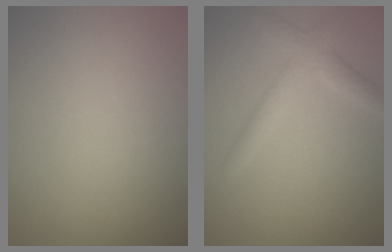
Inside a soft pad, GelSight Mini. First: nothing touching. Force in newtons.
{"total": 2.7, "press": 2.7, "slide": 0.1}